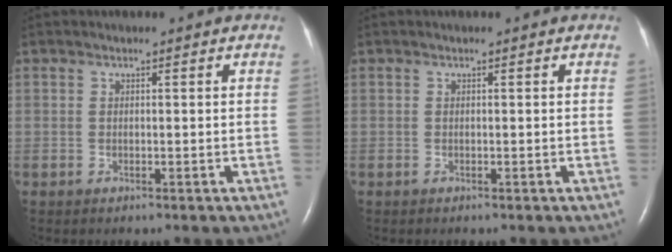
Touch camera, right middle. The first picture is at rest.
{"total": 0.0}